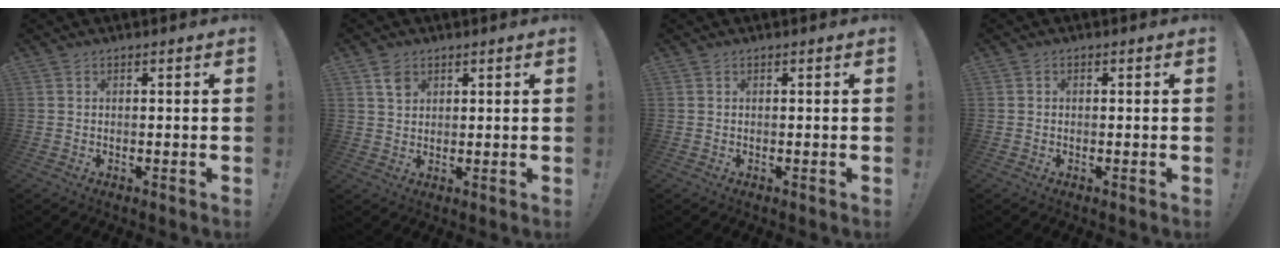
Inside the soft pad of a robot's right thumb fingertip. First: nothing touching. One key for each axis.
{"total": 3.7, "fx": 2.2, "fy": 2.7, "fz": 1.2, "tx": -0.011, "ty": -0.008, "tz": 0.039}
{"total": 0.0}
{"total": 0.6, "fx": -0.3, "fy": 0.5, "fz": 0.3, "tx": -0.008, "ty": 0.003, "tz": -0.003}